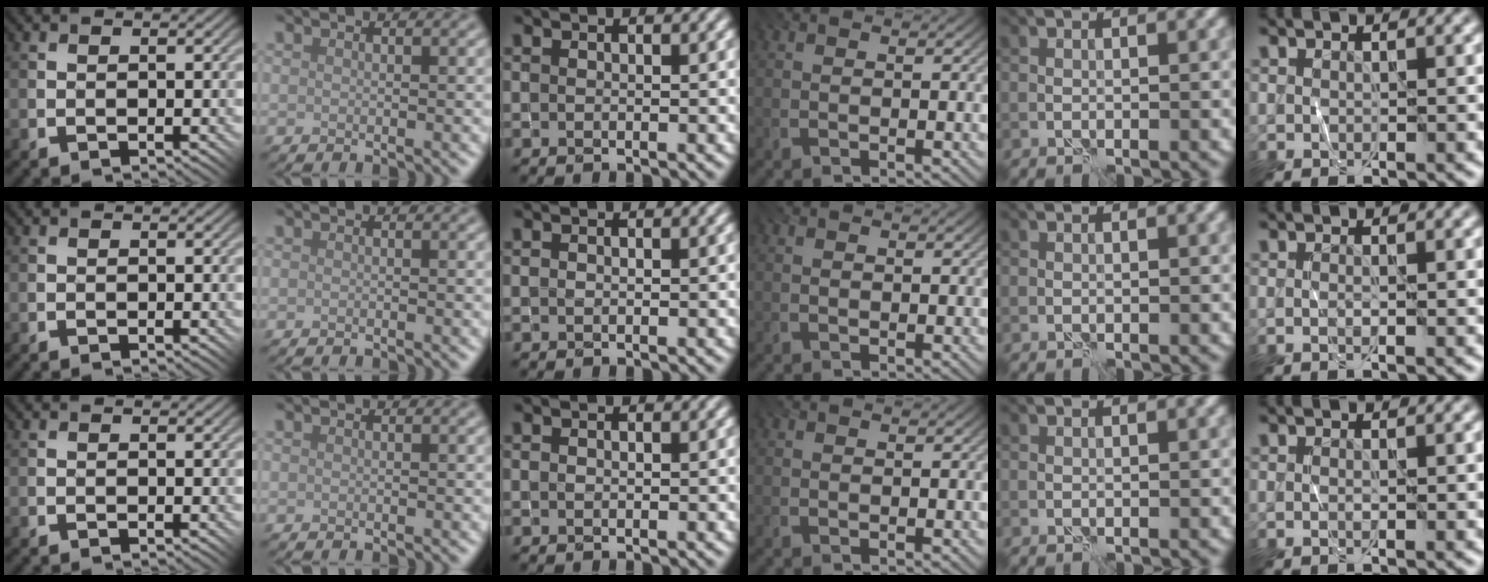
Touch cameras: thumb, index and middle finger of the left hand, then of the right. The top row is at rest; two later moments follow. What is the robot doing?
{"motion": "fold", "object": "shorts"}